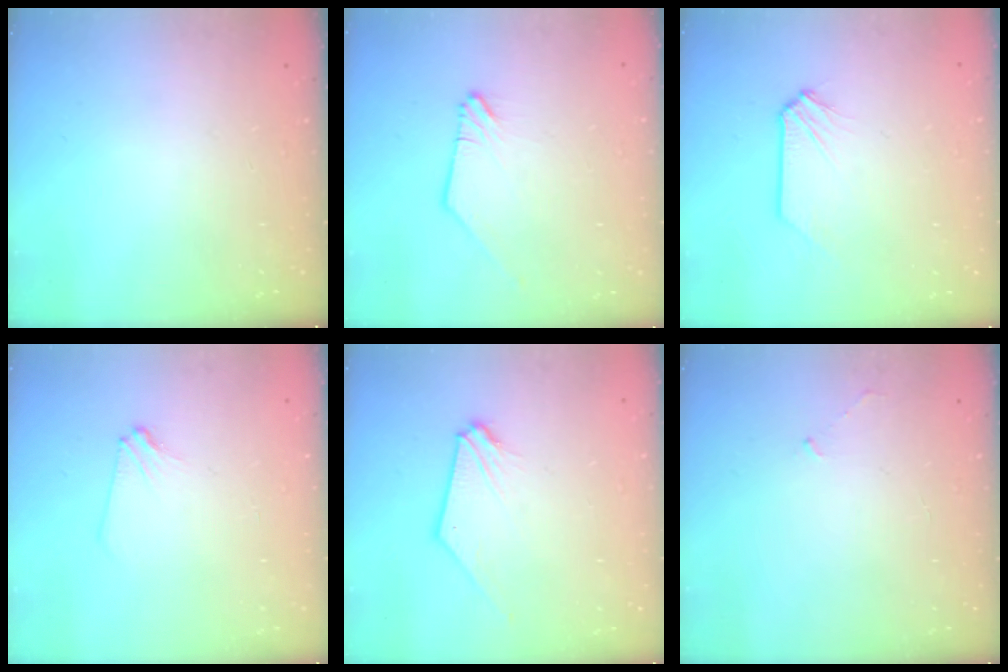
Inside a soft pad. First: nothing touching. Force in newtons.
{"total": 0.0}
{"total": 0.0}
{"total": 2.9, "press": 2.9, "slide": 0.5}
{"total": 0.9, "press": 0.8, "slide": 0.2}
{"total": 2.5, "press": 2.4, "slide": 0.6}